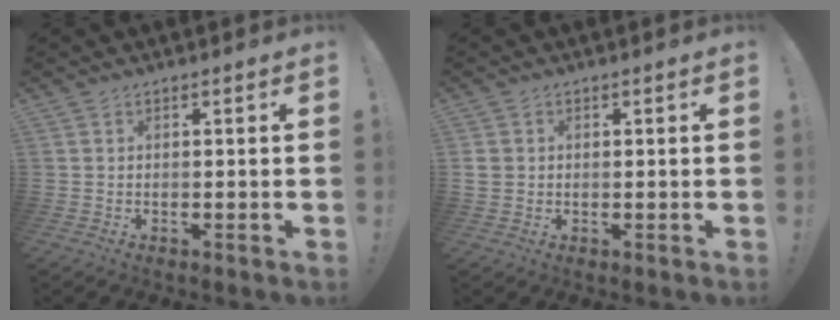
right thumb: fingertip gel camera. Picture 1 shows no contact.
{"total": 2.4, "force": [0.5, 2.1, 0.9], "torque": [-0.007, 0.003, 0.011]}